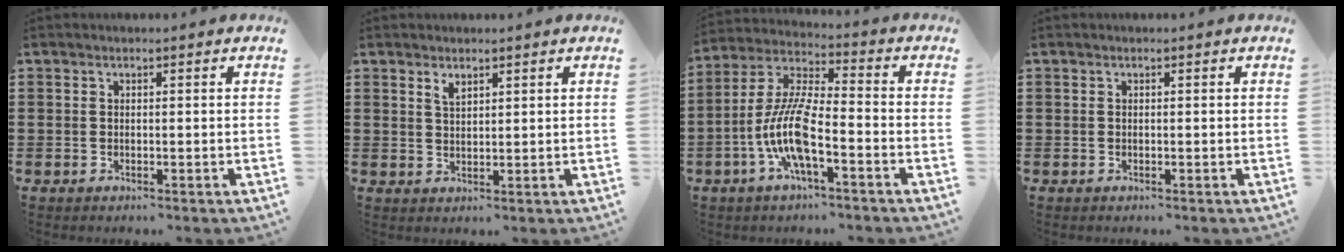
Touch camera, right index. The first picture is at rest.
{"total": 1.8, "force": [1.4, 0.7, 0.8], "torque": [-0.019, 0.002, 0.025]}
{"total": 10.5, "force": [-4.3, 2.7, 9.1], "torque": [-0.219, -0.013, -0.090]}
{"total": 0.0}